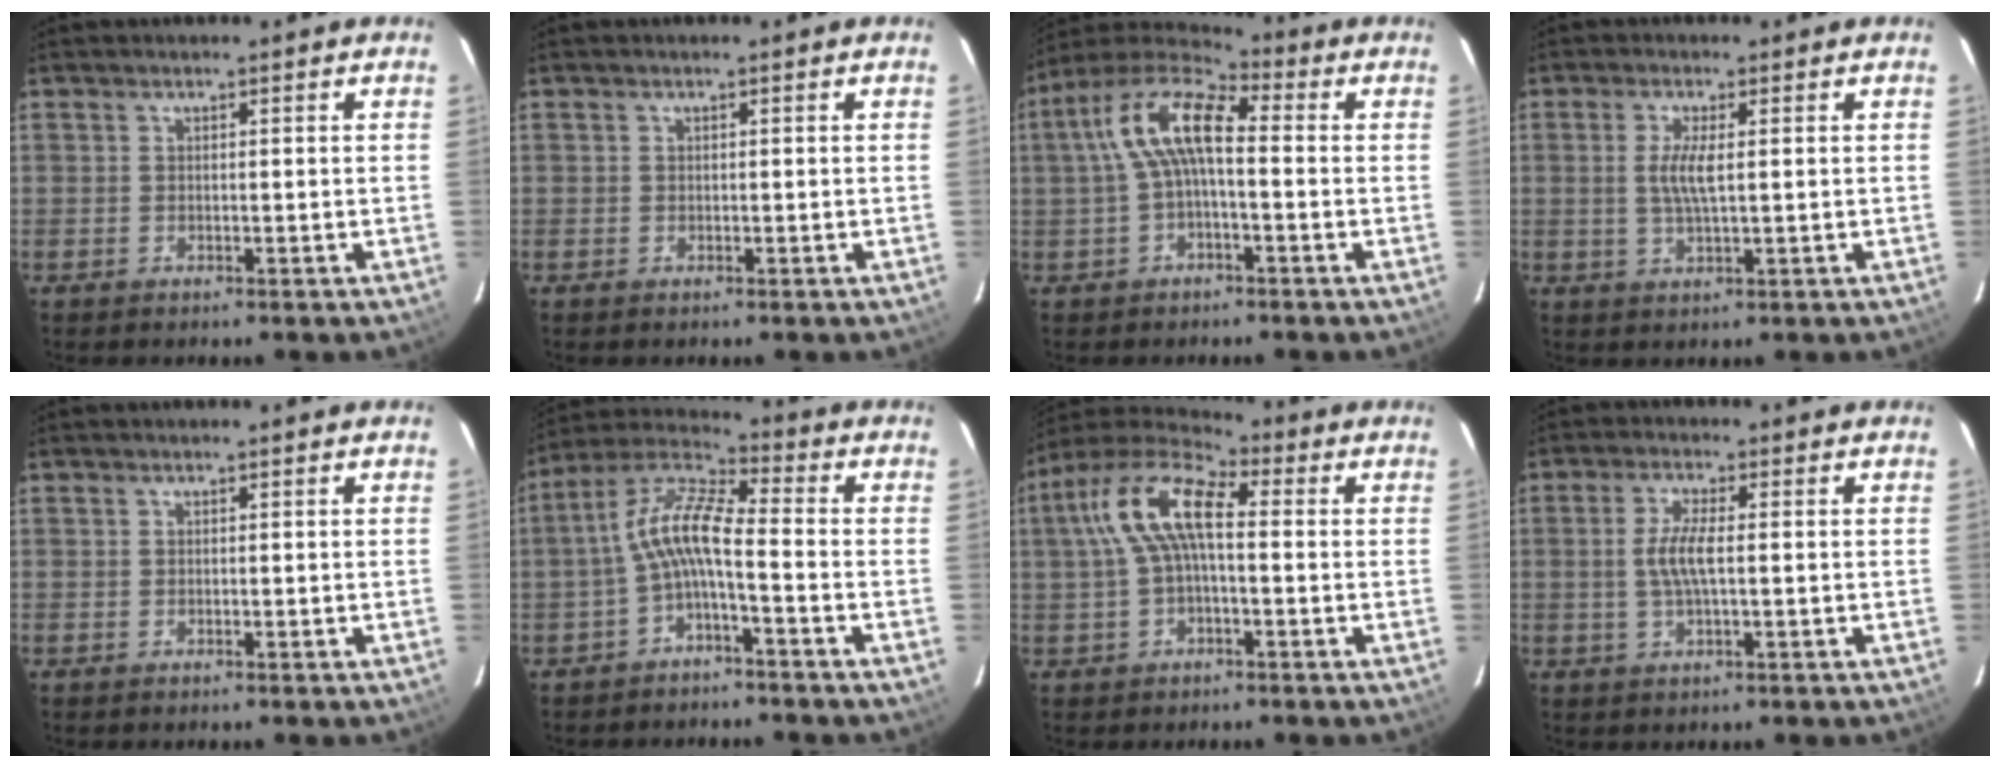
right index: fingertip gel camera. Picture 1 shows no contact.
{"total": 0.0}
{"total": 11.2, "force": [0.3, 4.5, 10.3], "torque": [-0.205, 0.028, -0.002]}
{"total": 4.5, "force": [0.5, 1.0, 4.3], "torque": [-0.087, -0.002, 0.009]}
{"total": 0.0}
{"total": 8.7, "force": [-2.4, 1.9, 8.1], "torque": [-0.185, 0.022, -0.050]}
{"total": 11.6, "force": [0.9, 4.8, 10.5], "torque": [-0.210, 0.029, 0.009]}
{"total": 5.2, "force": [0.0, 1.3, 5.0], "torque": [-0.098, 0.001, 0.002]}